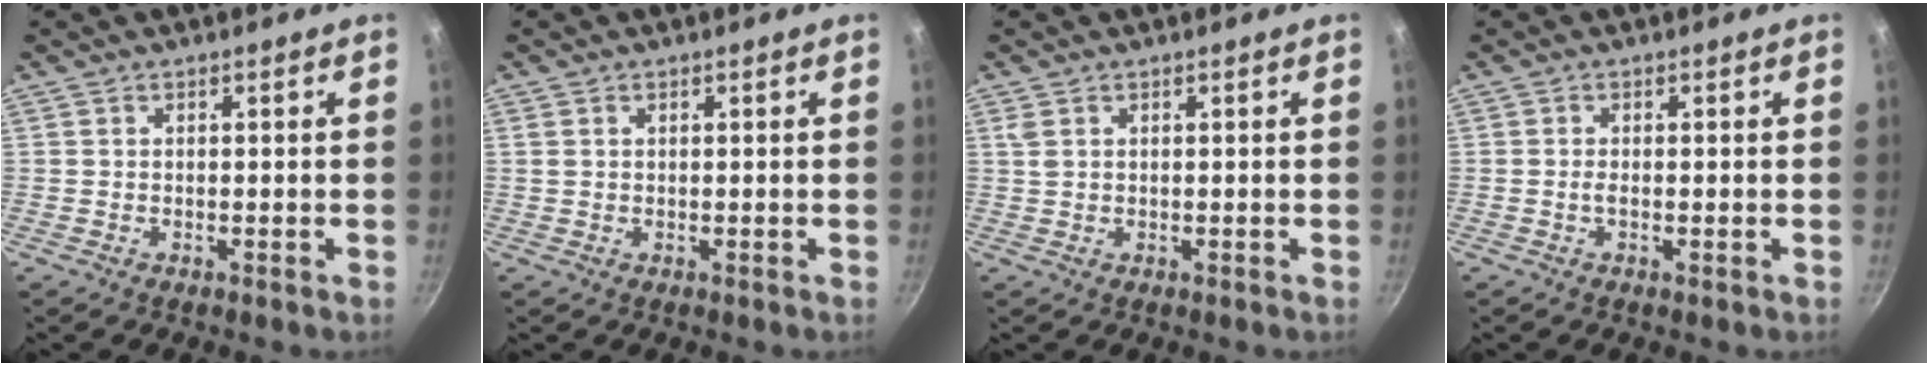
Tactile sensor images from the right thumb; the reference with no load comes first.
{"total": 0.8, "force": [0.4, 0.6, 0.4], "torque": [-0.008, 0.003, 0.007]}
{"total": 1.5, "force": [0.7, 0.9, 1.0], "torque": [-0.020, 0.002, 0.017]}
{"total": 1.0, "force": [-0.2, 0.2, 1.0], "torque": [-0.024, 0.000, -0.008]}